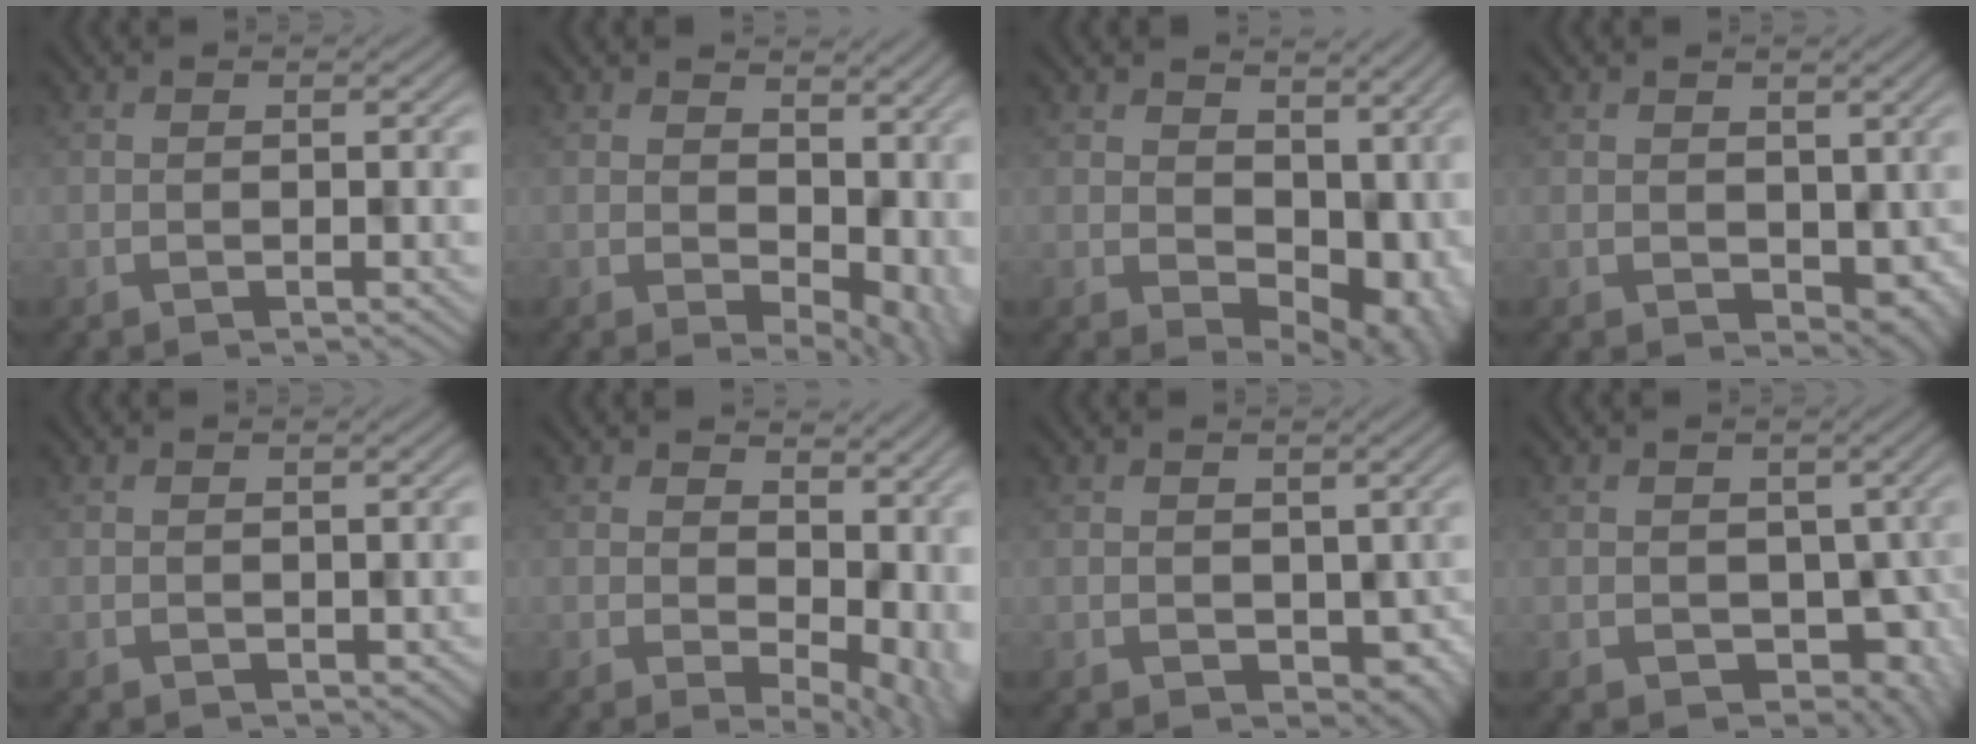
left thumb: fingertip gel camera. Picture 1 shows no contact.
{"total": 8.5, "force": [0.5, 5.8, 6.3], "torque": [-0.072, -0.032, 0.031]}
{"total": 9.3, "force": [1.2, 6.7, 6.3], "torque": [-0.079, -0.035, 0.037]}
{"total": 2.9, "force": [0.0, 2.4, 1.6], "torque": [-0.020, -0.024, 0.014]}
{"total": 0.6, "force": [0.0, 0.5, -0.3], "torque": [0.006, -0.007, 0.005]}
{"total": 10.7, "force": [0.3, 6.8, 8.2], "torque": [-0.089, -0.036, 0.039]}
{"total": 3.7, "force": [-1.1, 3.1, 1.8], "torque": [-0.022, -0.016, 0.001]}
{"total": 4.8, "force": [-1.3, 4.0, 2.3], "torque": [-0.027, -0.028, -0.005]}